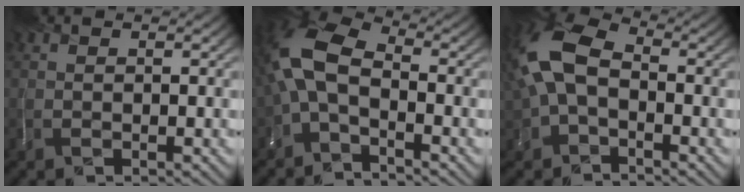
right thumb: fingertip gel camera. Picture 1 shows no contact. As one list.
[{"total": 8.6, "force": [-1.2, 4.8, 7.0], "torque": [-0.170, 0.009, -0.045]}, {"total": 9.7, "force": [0.2, 6.3, 7.4], "torque": [-0.191, 0.014, -0.007]}]